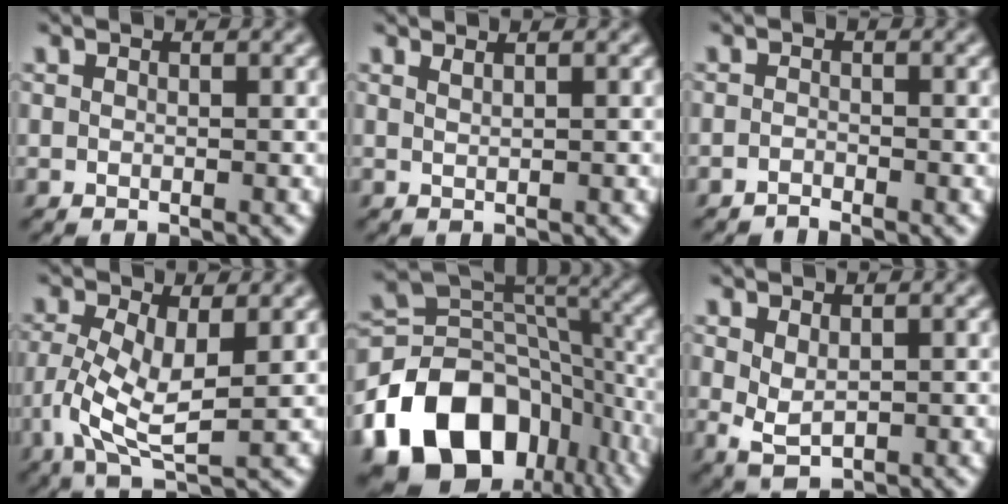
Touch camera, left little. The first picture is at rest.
{"total": 0.6, "force": [0.5, -0.1, 0.3], "torque": [-0.005, 0.002, 0.010]}
{"total": 1.0, "force": [-1.0, 0.0, 0.1], "torque": [-0.001, 0.003, -0.022]}
{"total": 6.2, "force": [-0.5, 2.4, 5.7], "torque": [-0.127, -0.004, -0.008]}
{"total": 16.3, "force": [-8.7, 11.3, 7.9], "torque": [-0.160, 0.007, -0.146]}
{"total": 2.0, "force": [0.2, 1.1, 1.6], "torque": [-0.037, -0.002, 0.010]}